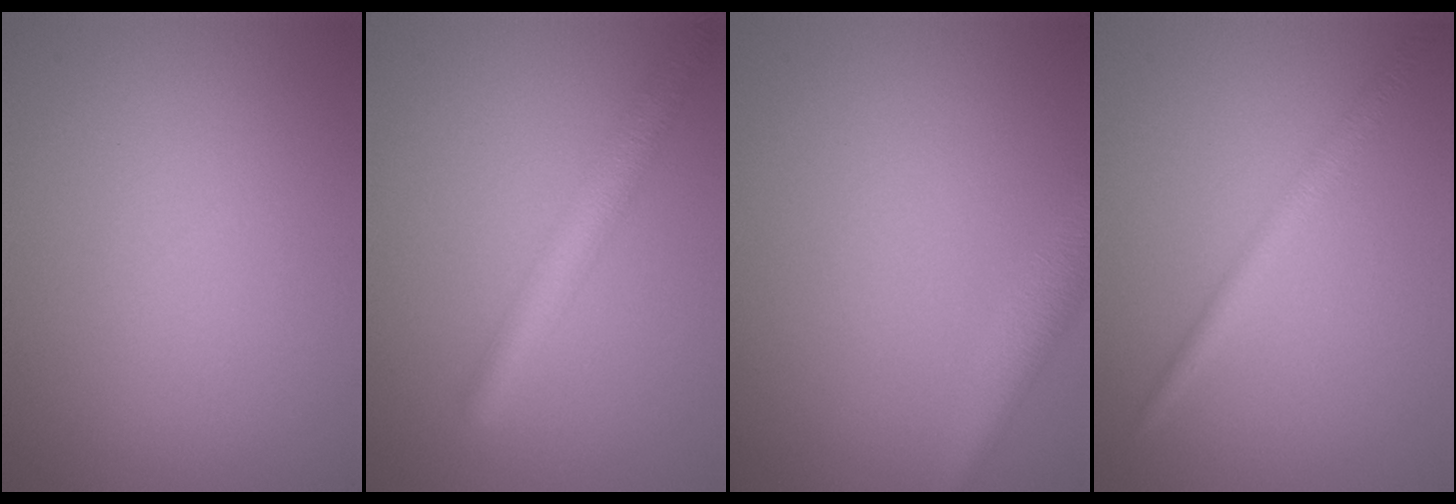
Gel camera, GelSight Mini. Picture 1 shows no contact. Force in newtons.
{"total": 3.7, "press": 3.7, "slide": 0.1}
{"total": 3.6, "press": 3.6, "slide": 0.3}
{"total": 2.0, "press": 2.0, "slide": 0.1}